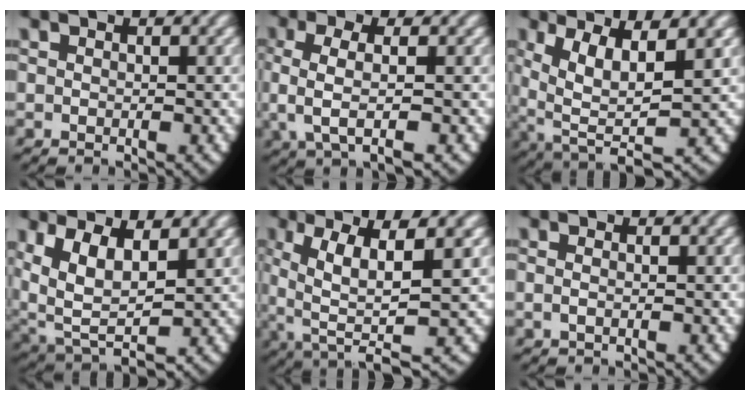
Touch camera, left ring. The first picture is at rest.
{"total": 5.1, "force": [0.8, 2.2, 4.5], "torque": [-0.102, -0.002, 0.020]}
{"total": 8.9, "force": [-0.2, 5.4, 7.0], "torque": [-0.149, -0.053, 0.028]}
{"total": 9.7, "force": [1.2, 7.2, 6.4], "torque": [-0.171, -0.052, 0.044]}
{"total": 7.8, "force": [0.2, 3.6, 6.9], "torque": [-0.131, -0.026, 0.022]}
{"total": 0.9, "force": [-0.4, 0.2, 0.8], "torque": [-0.027, -0.008, -0.003]}